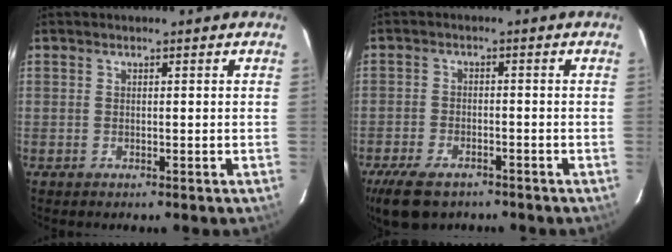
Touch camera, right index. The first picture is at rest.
{"total": 9.3, "force": [-6.7, 4.3, 4.8], "torque": [-0.124, -0.015, -0.119]}